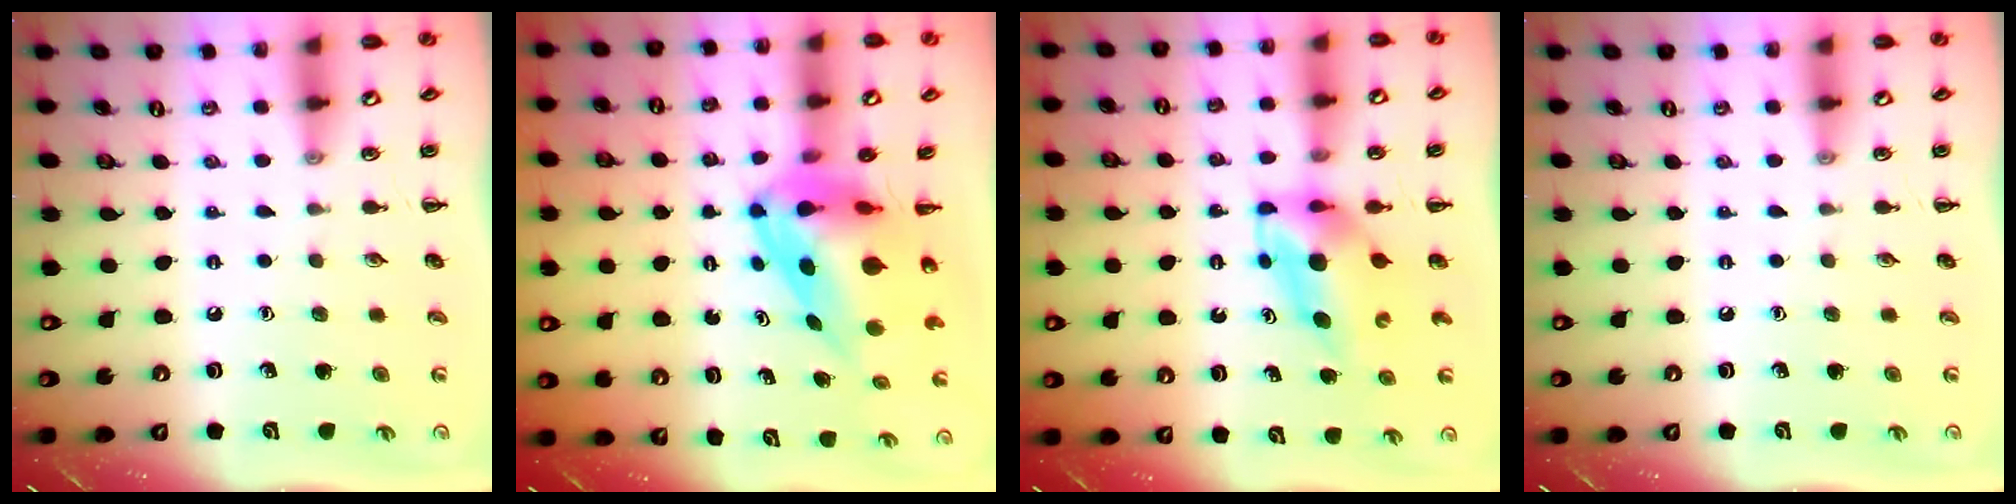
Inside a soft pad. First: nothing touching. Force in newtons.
{"total": 7.5, "press": 7.1, "slide": 2.4}
{"total": 5.4, "press": 5.3, "slide": 0.9}
{"total": 0.0}